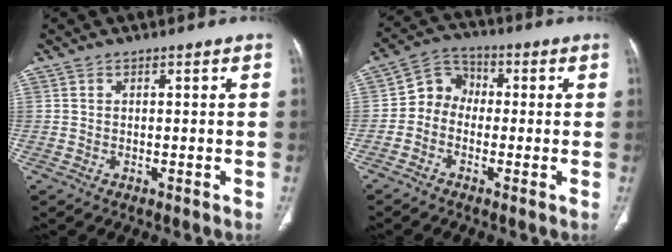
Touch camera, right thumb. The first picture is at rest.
{"total": 6.0, "force": [-1.2, 5.1, 2.8], "torque": [-0.025, 0.025, -0.042]}